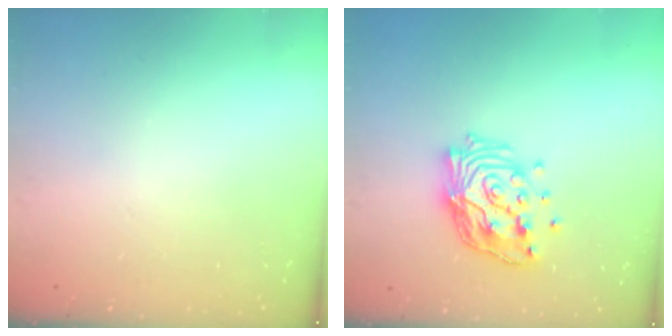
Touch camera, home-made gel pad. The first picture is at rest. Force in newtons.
{"total": 14.8, "press": 14.8, "slide": 1.2}